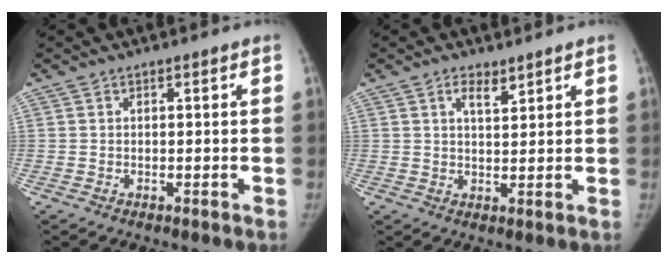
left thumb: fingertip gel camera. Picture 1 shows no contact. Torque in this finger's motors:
{"motor_torque": [-0.05, 0.07, -0.12, 0.30, 0.05]}